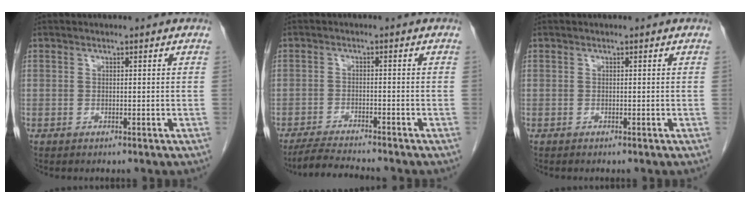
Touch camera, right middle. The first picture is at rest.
{"total": 5.6, "force": [-5.3, -0.5, 1.9], "torque": [-0.032, -0.022, -0.093]}
{"total": 0.0}